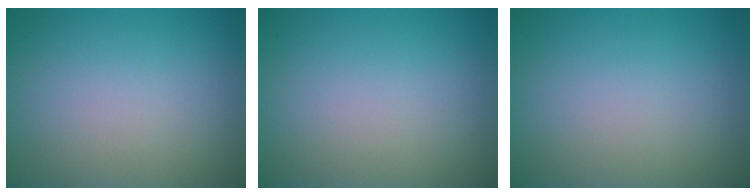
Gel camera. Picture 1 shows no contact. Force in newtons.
{"total": 0.0}
{"total": 0.0}